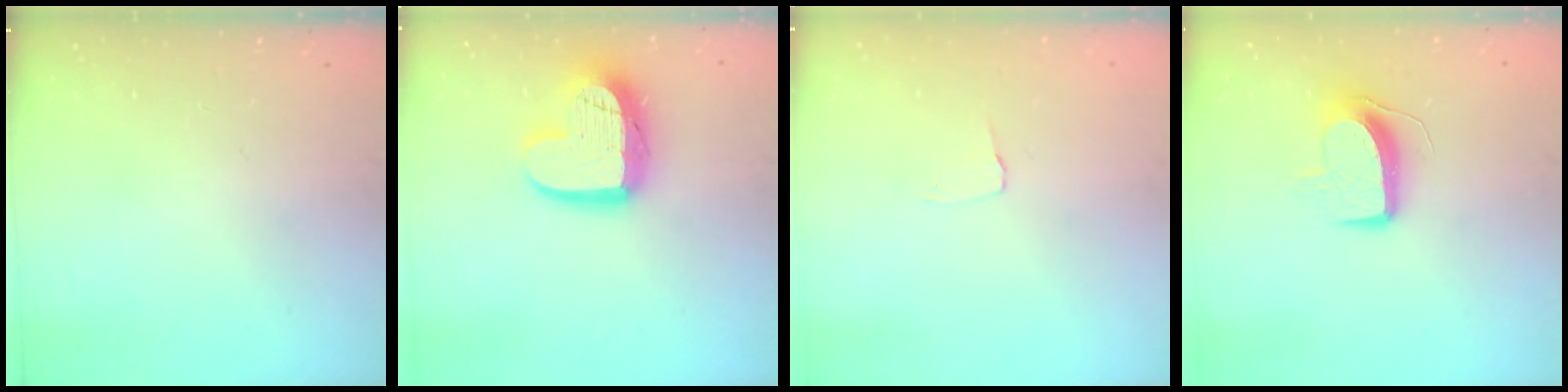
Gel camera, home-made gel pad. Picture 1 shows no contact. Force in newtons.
{"total": 15.1, "press": 15.1, "slide": 1.3}
{"total": 2.6, "press": 2.6, "slide": 0.2}
{"total": 9.6, "press": 9.6, "slide": 0.2}